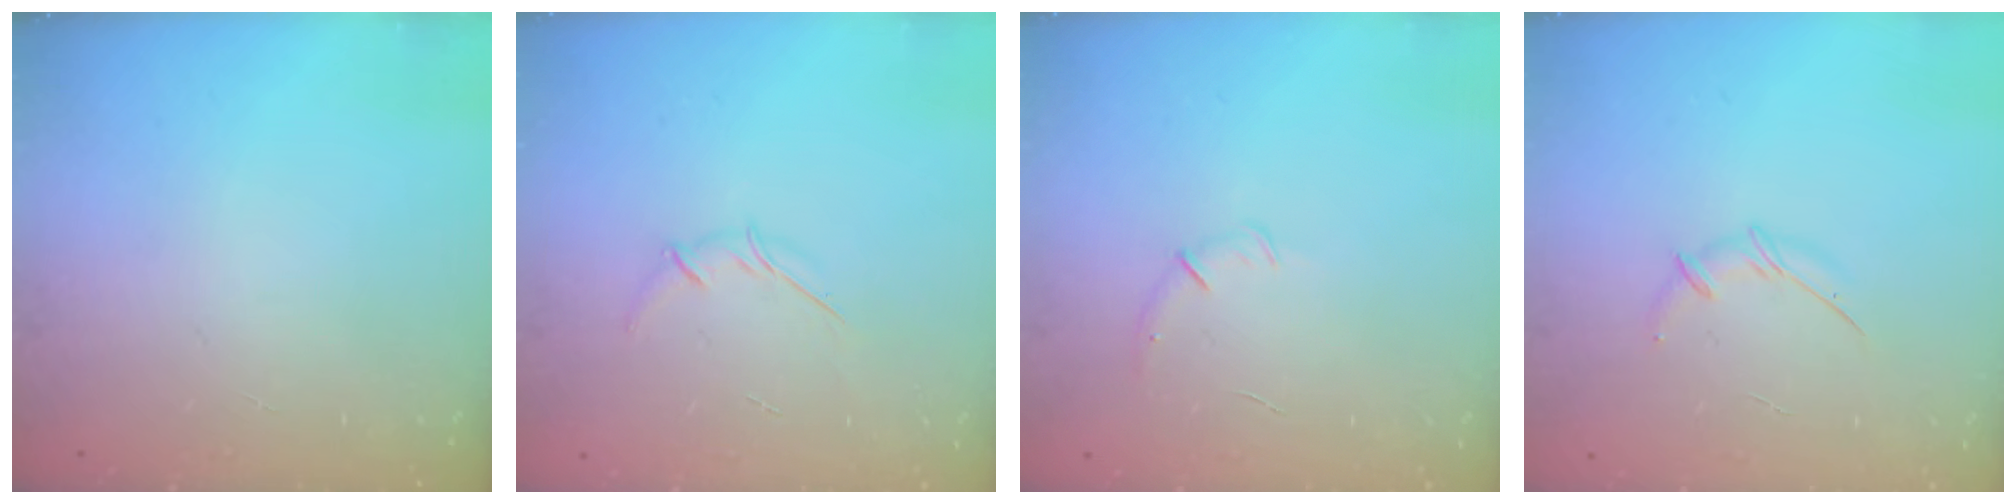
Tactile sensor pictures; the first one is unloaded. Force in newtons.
{"total": 3.2, "press": 3.1, "slide": 0.9}
{"total": 5.6, "press": 5.4, "slide": 1.6}
{"total": 4.8, "press": 4.7, "slide": 1.0}